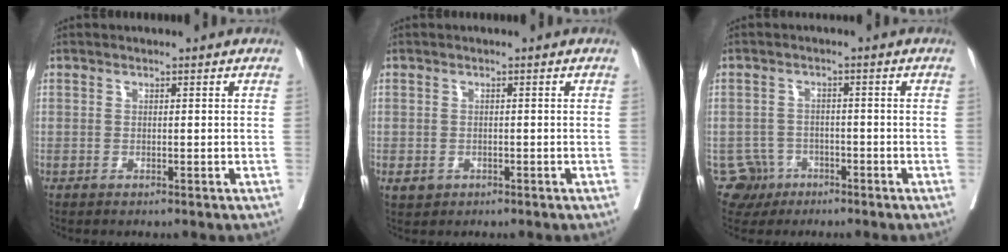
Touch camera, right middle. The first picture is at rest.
{"total": 2.1, "force": [-0.9, 1.7, 0.7], "torque": [-0.010, 0.002, -0.006]}
{"total": 3.9, "force": [-2.3, 3.1, -0.4], "torque": [0.010, 0.009, -0.038]}